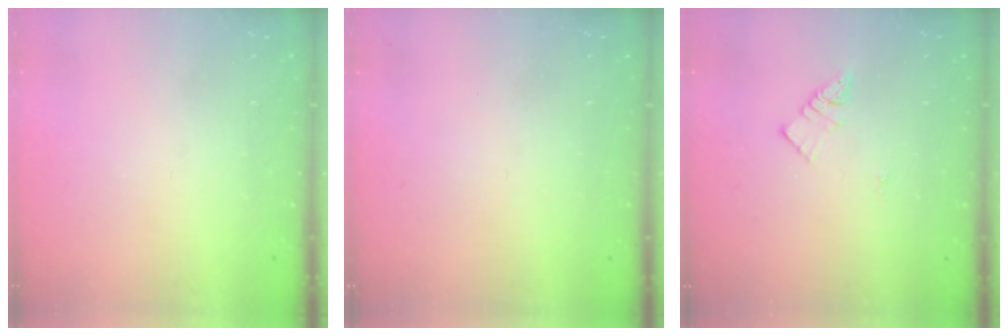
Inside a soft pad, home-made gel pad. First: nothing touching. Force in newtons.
{"total": 0.0}
{"total": 3.3, "press": 3.3, "slide": 0.3}